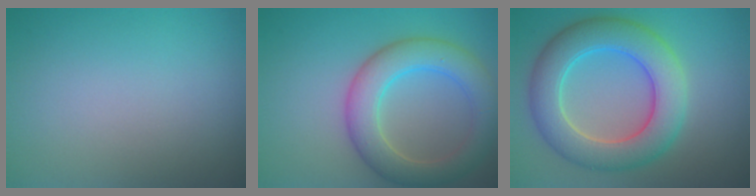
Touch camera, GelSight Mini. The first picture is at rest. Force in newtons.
{"total": 6.0, "press": 6.0, "slide": 0.3}
{"total": 7.9, "press": 7.8, "slide": 0.6}